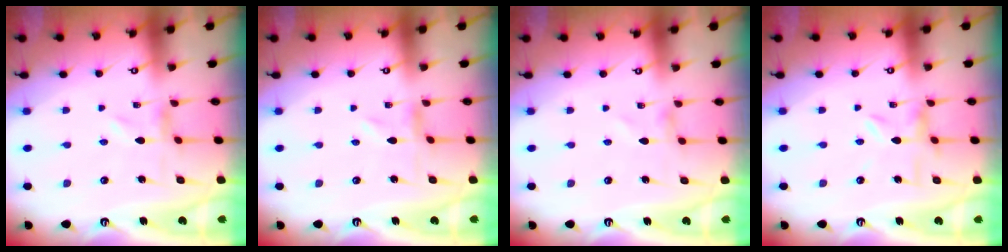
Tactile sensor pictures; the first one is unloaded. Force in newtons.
{"total": 0.0}
{"total": 0.0}
{"total": 2.0, "press": 2.0, "slide": 0.3}